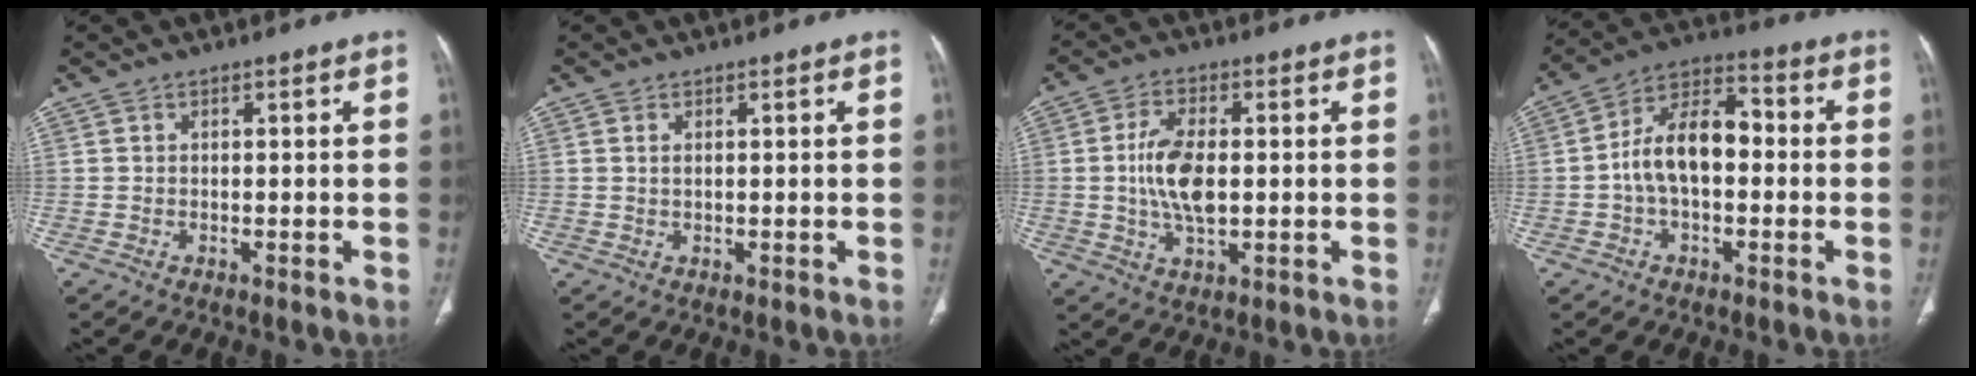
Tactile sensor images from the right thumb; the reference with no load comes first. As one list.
[{"total": 0.9, "force": [0.4, 0.4, 0.8], "torque": [-0.021, 0.003, 0.010]}, {"total": 9.1, "force": [0.1, 4.6, 7.9], "torque": [-0.156, 0.000, 0.003]}, {"total": 12.2, "force": [-0.9, 7.1, 9.9], "torque": [-0.165, 0.041, -0.024]}]